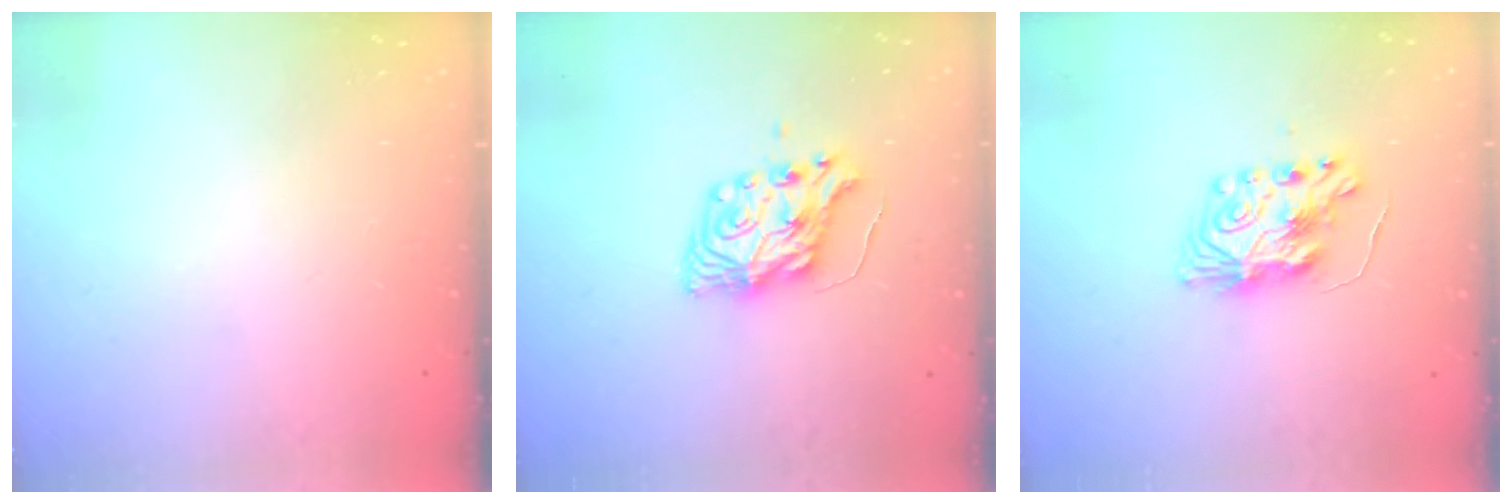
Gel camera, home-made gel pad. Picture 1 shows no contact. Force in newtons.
{"total": 8.4, "press": 8.3, "slide": 0.5}
{"total": 9.0, "press": 9.0, "slide": 0.5}